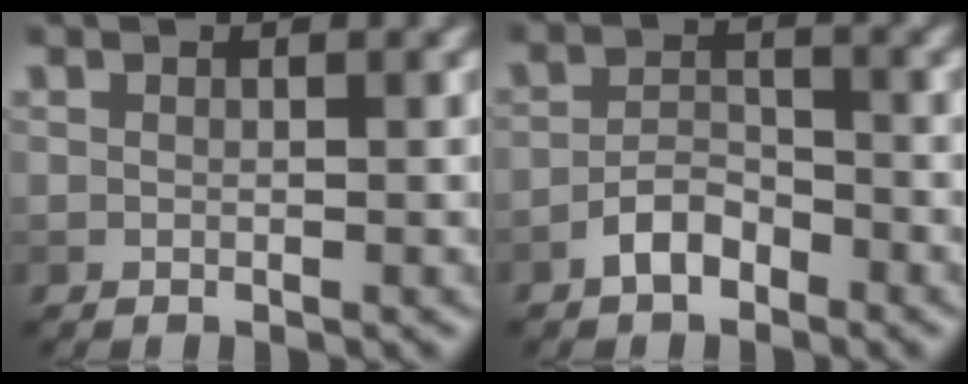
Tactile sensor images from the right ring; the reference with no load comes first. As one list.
[{"total": 2.8, "force": [-2.0, 1.3, 1.5], "torque": [-0.025, 0.010, -0.041]}]